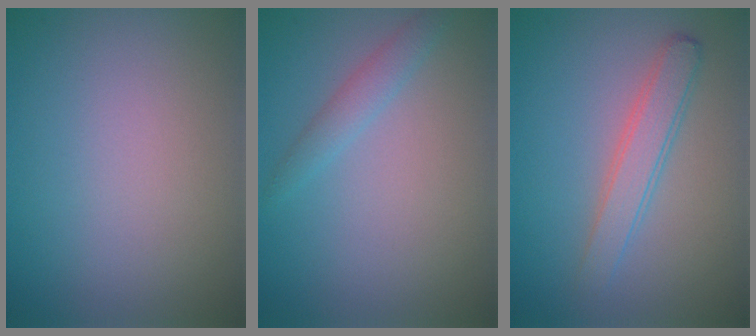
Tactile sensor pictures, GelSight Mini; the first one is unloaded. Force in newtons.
{"total": 1.6, "press": 1.6, "slide": 0.0}
{"total": 2.5, "press": 2.5, "slide": 0.1}